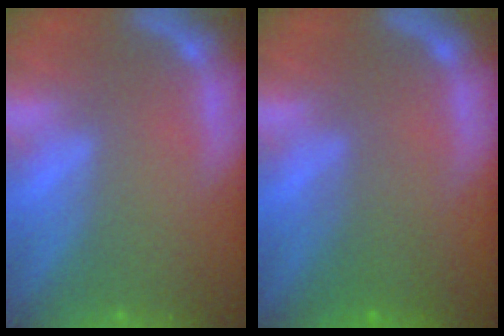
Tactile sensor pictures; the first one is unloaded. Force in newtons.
{"total": 2.5}